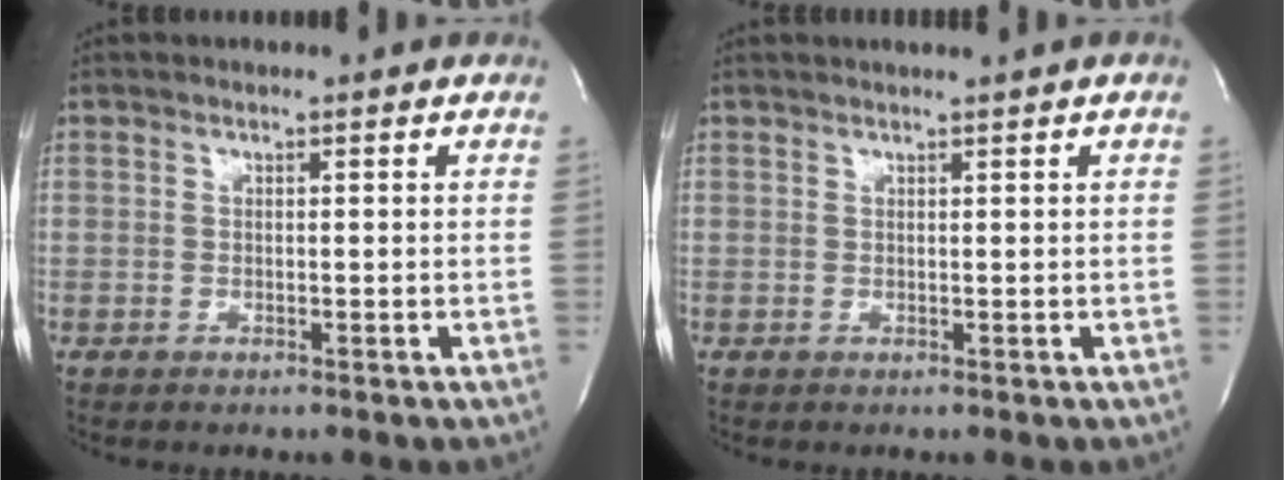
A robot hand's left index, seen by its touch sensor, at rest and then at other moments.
{"total": 1.3, "force": [1.0, -0.5, 0.8], "torque": [-0.009, 0.001, 0.019]}